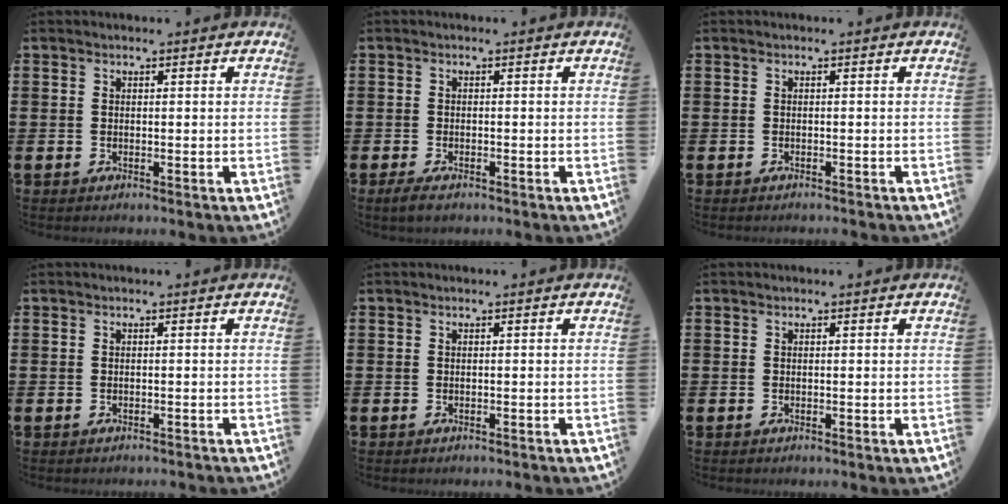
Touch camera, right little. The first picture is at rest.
{"total": 1.3, "force": [-0.6, 0.6, 1.1], "torque": [-0.021, 0.000, -0.012]}
{"total": 0.0}
{"total": 0.0}
{"total": 0.0}
{"total": 0.0}